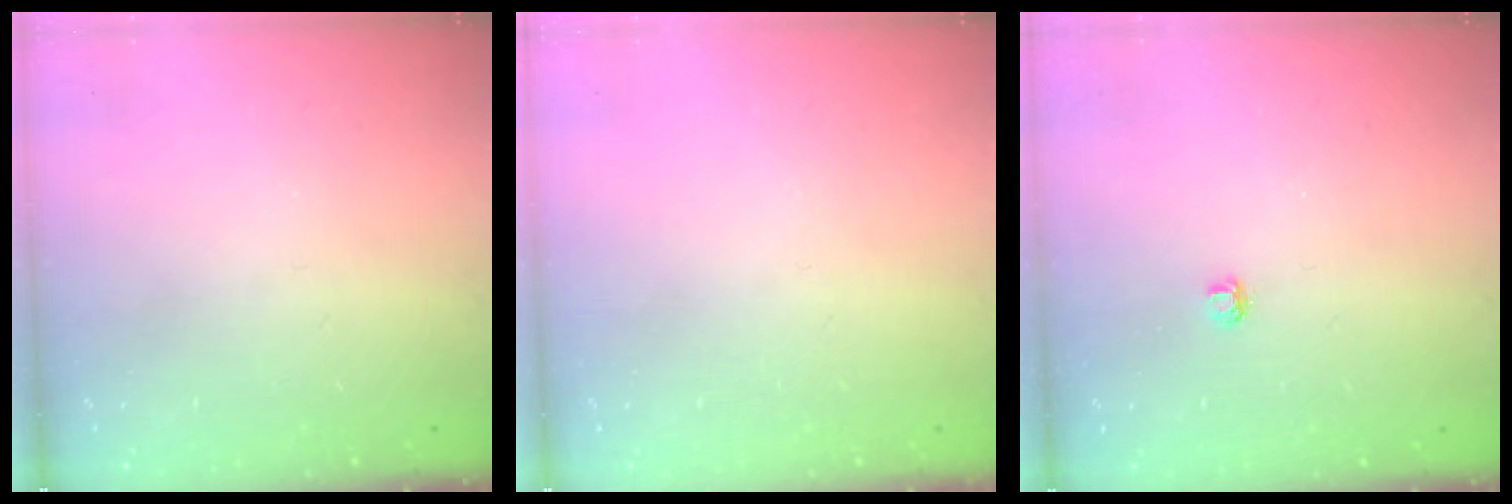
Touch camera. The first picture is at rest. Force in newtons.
{"total": 0.0}
{"total": 2.8, "press": 2.8, "slide": 0.3}